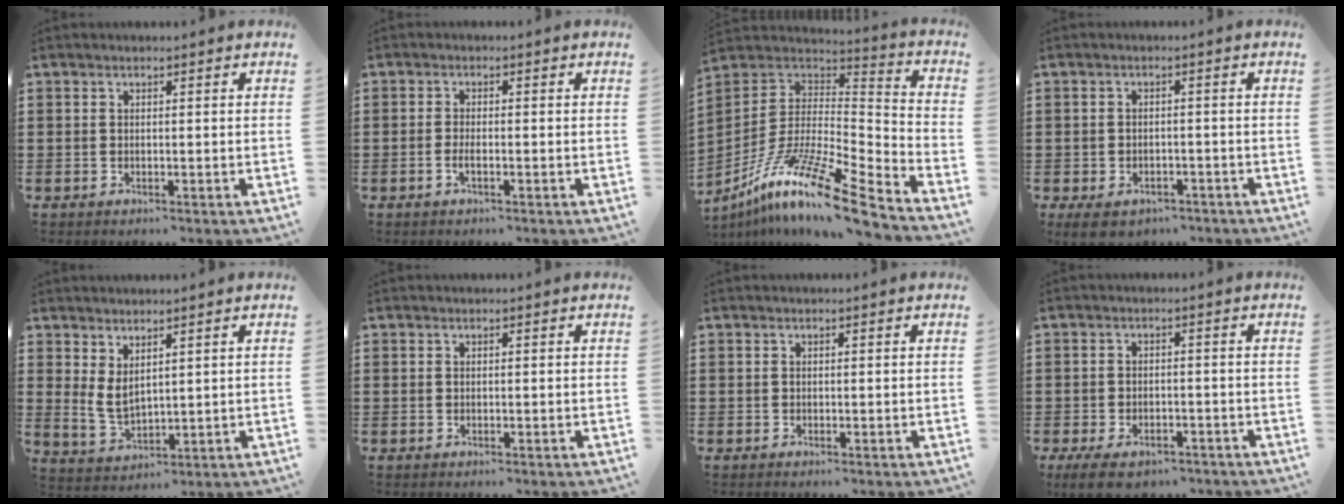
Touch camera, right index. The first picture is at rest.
{"total": 1.5, "force": [-0.6, 0.4, 1.4], "torque": [-0.026, 0.000, -0.011]}
{"total": 14.5, "force": [-9.8, 2.0, 10.5], "torque": [-0.205, 0.012, -0.186]}
{"total": 2.9, "force": [-2.6, 1.1, 0.9], "torque": [-0.024, 0.003, -0.054]}
{"total": 3.4, "force": [1.8, 1.6, 2.4], "torque": [-0.059, -0.001, 0.033]}
{"total": 0.0}
{"total": 0.0}
{"total": 4.0, "force": [-3.3, 1.4, 1.9], "torque": [-0.044, -0.001, -0.065]}